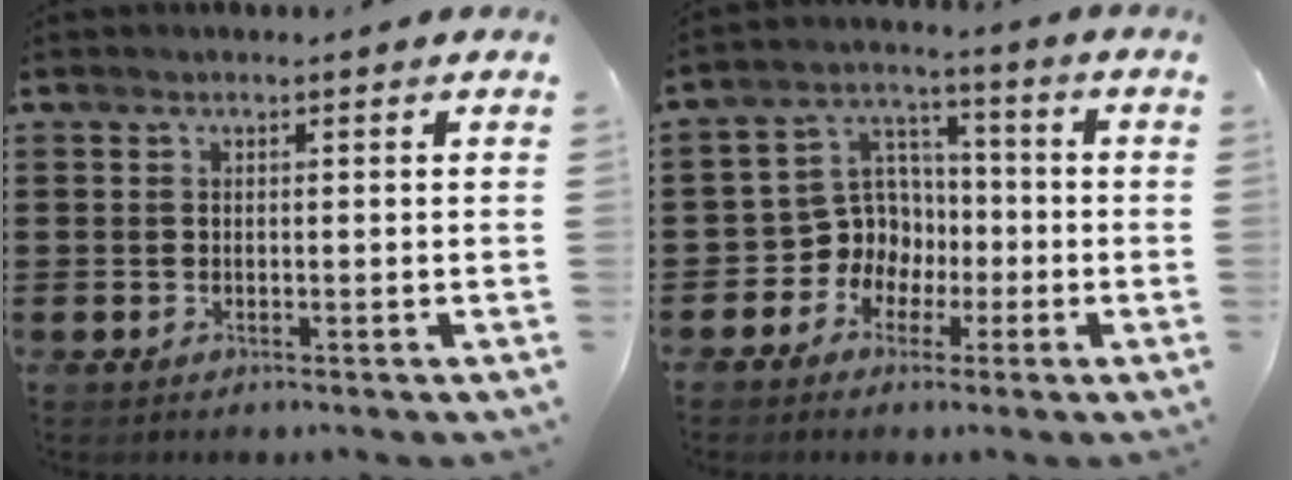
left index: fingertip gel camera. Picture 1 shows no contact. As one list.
[{"total": 7.7, "force": [-1.9, 7.3, 1.9], "torque": [-0.079, 0.000, -0.038]}]